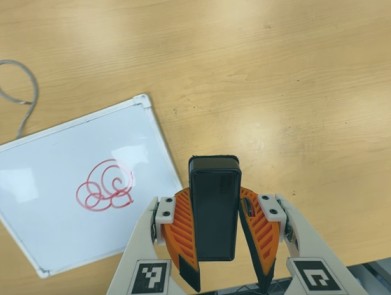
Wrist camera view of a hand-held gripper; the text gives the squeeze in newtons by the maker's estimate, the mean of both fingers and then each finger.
{"total": 8.2, "left": 6.9, "right": 9.5}